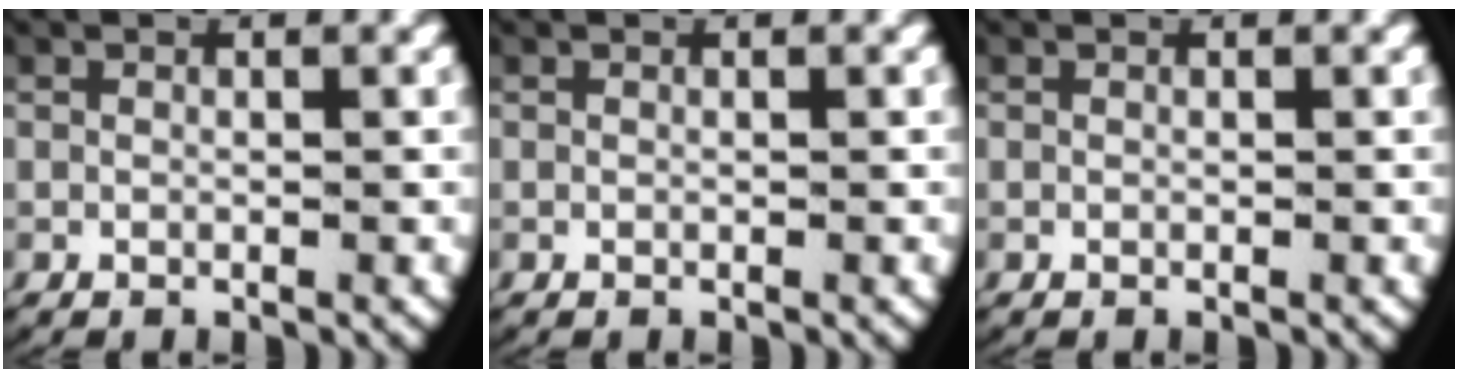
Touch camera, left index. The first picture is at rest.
{"total": 0.0}
{"total": 0.0}